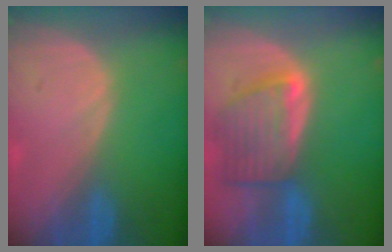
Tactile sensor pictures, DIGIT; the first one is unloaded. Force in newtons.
{"total": 7.8, "press": 7.1, "slide": 3.2}